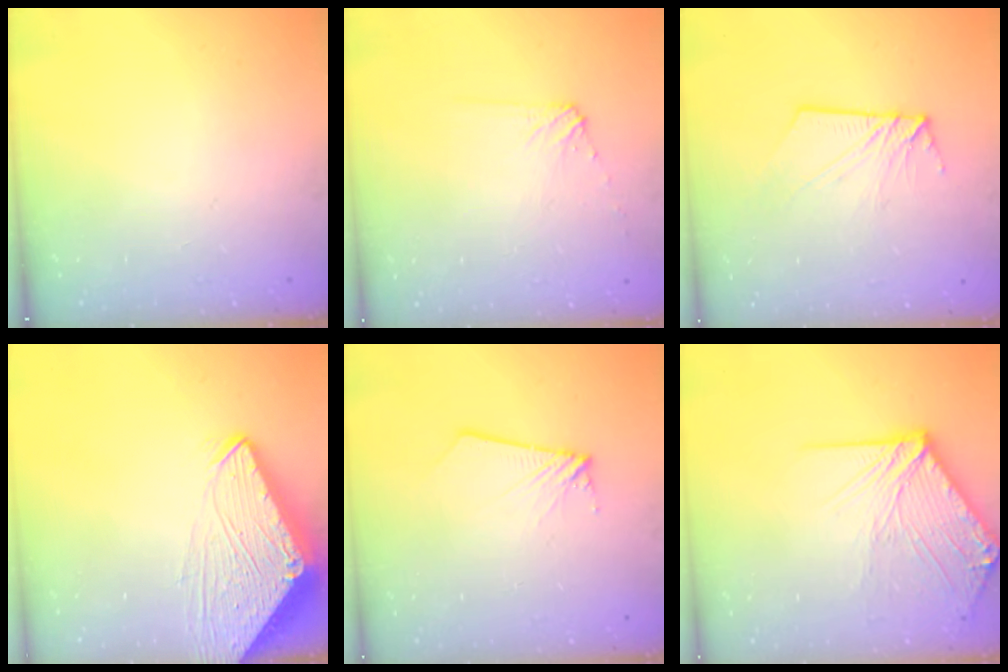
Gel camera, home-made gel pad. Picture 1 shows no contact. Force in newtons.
{"total": 5.5, "press": 5.4, "slide": 0.7}
{"total": 5.5, "press": 5.5, "slide": 0.1}
{"total": 8.0, "press": 8.0, "slide": 0.7}
{"total": 2.8, "press": 2.8, "slide": 0.3}
{"total": 12.5, "press": 12.4, "slide": 1.9}